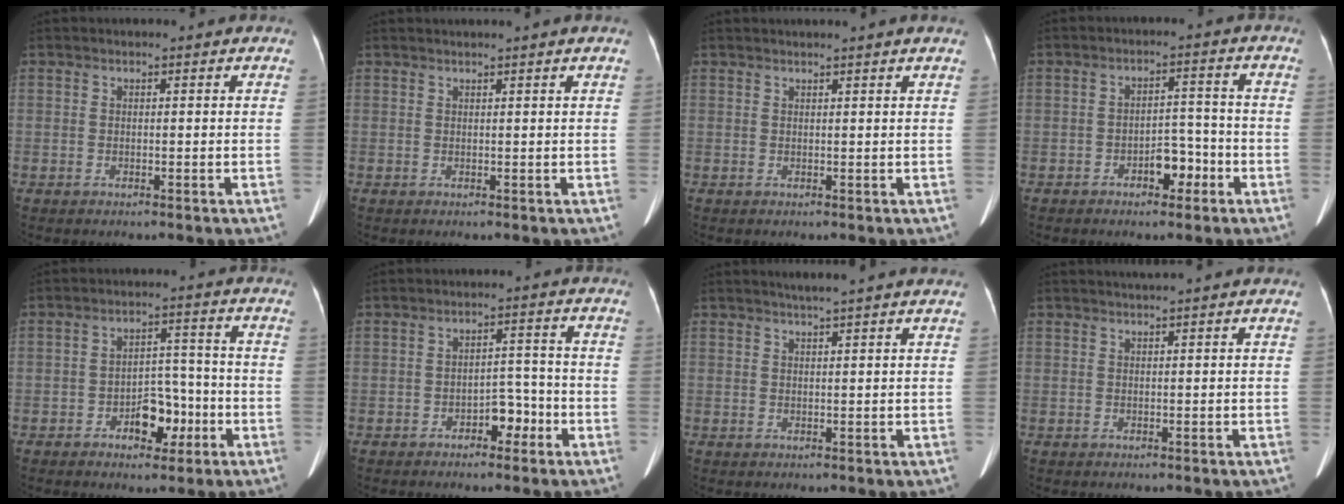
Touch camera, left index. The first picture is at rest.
{"total": 1.4, "force": [1.1, -0.6, 0.6], "torque": [-0.015, 0.008, 0.028]}
{"total": 2.4, "force": [2.1, -0.8, 0.9], "torque": [-0.020, 0.010, 0.030]}
{"total": 4.4, "force": [-2.4, 2.2, 2.8], "torque": [-0.037, 0.015, -0.038]}
{"total": 6.2, "force": [-2.9, 3.5, 4.2], "torque": [-0.061, 0.018, -0.043]}
{"total": 3.9, "force": [-2.3, 2.0, 2.4], "torque": [-0.028, 0.015, -0.037]}
{"total": 3.8, "force": [3.2, -0.8, 1.9], "torque": [-0.025, 0.011, 0.044]}
{"total": 1.2, "force": [1.0, -0.5, 0.5], "torque": [-0.012, 0.001, 0.024]}